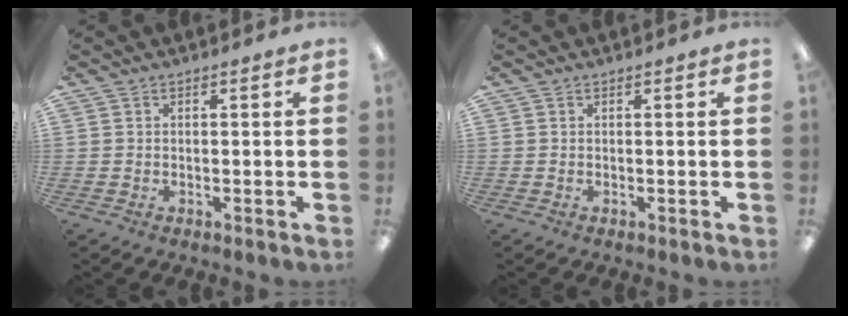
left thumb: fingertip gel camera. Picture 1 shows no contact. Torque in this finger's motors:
{"motor_torque": [0.09, -0.07, 0.13, -0.24, 0.00]}